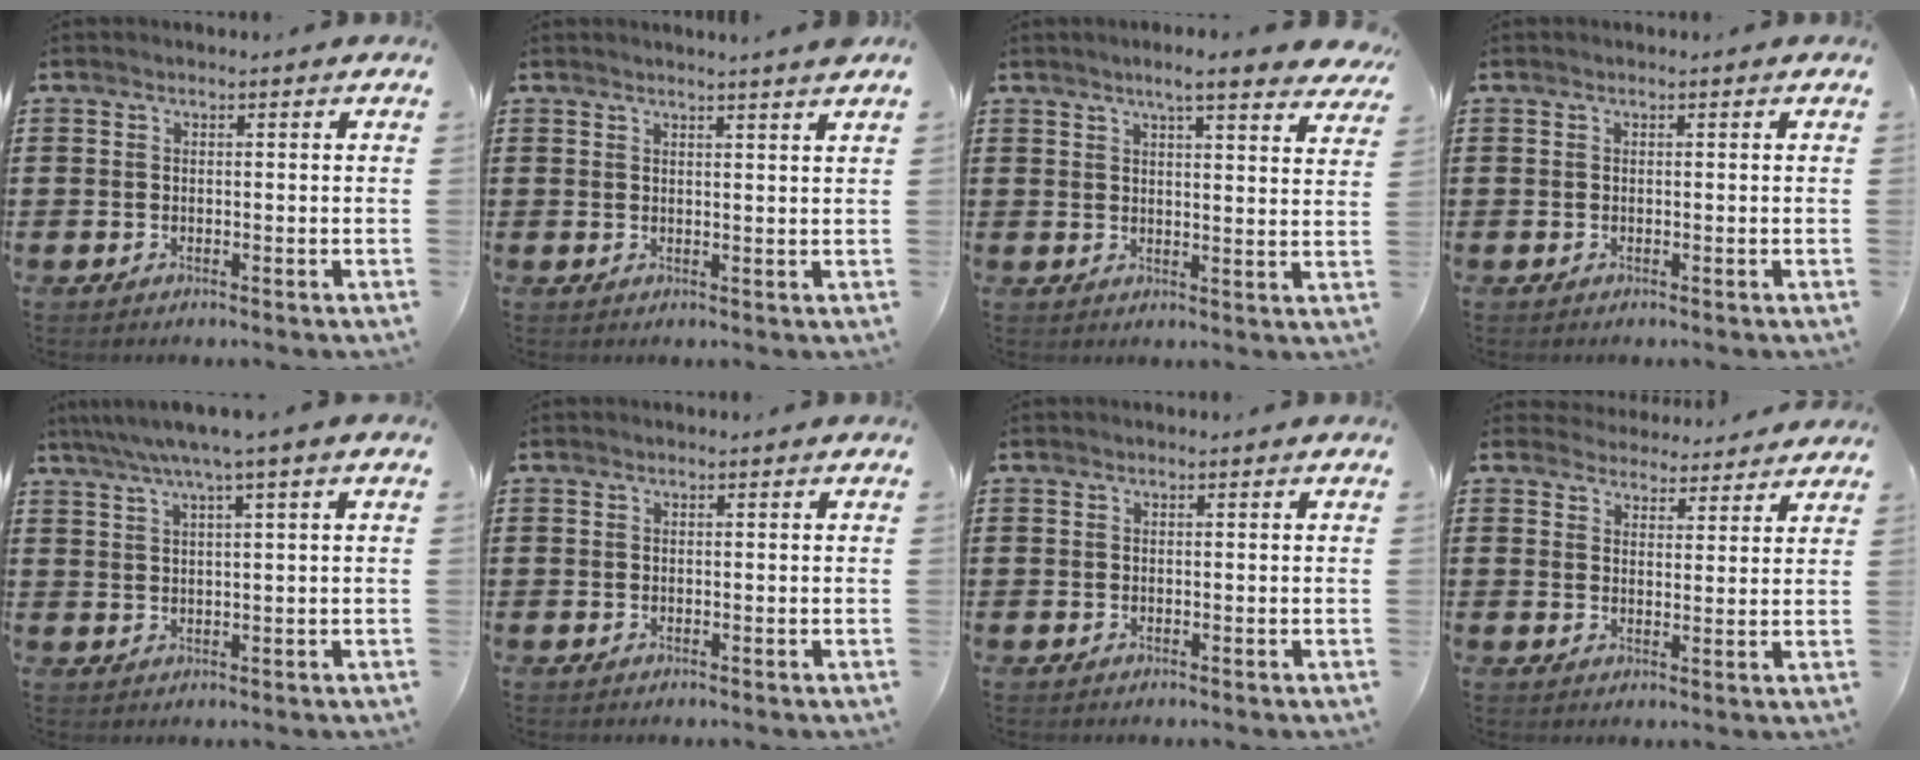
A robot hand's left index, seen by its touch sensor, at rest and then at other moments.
{"total": 2.1, "force": [1.9, -0.5, 0.9], "torque": [-0.020, -0.002, 0.037]}
{"total": 4.9, "force": [4.1, -0.2, 2.6], "torque": [-0.056, -0.013, 0.069]}
{"total": 0.0}
{"total": 3.8, "force": [2.1, -0.3, 3.2], "torque": [-0.067, -0.003, 0.034]}
{"total": 0.0}
{"total": 0.0}
{"total": 3.5, "force": [3.3, 1.0, -0.2], "torque": [-0.011, -0.012, 0.061]}